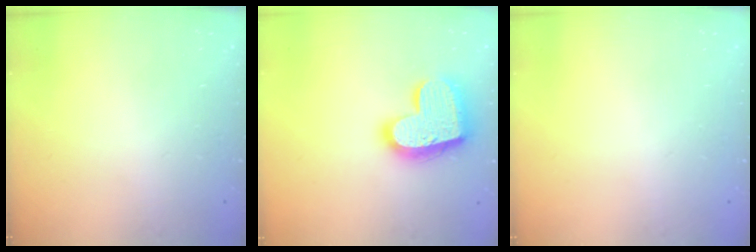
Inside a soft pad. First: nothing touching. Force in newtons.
{"total": 20.0, "press": 20.0, "slide": 1.2}
{"total": 0.0}